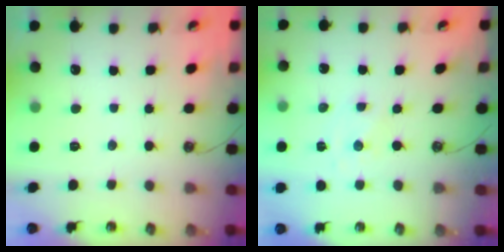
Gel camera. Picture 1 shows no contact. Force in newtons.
{"total": 0.0}